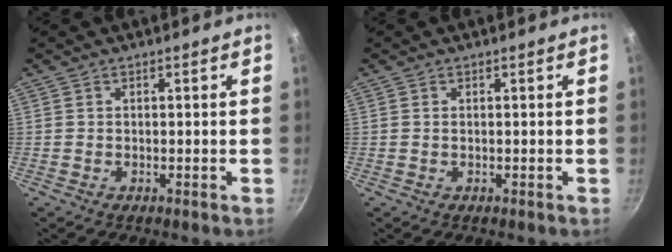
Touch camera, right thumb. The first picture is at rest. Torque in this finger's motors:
{"motor_torque": [-0.36, -0.08, -0.04, 0.34, -0.02]}